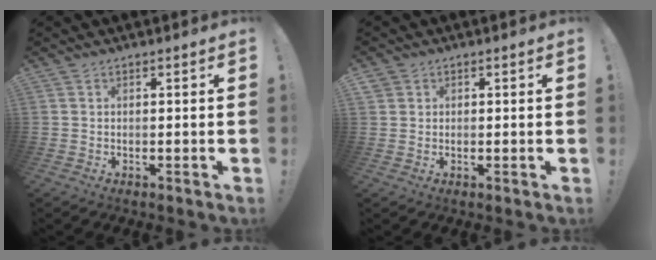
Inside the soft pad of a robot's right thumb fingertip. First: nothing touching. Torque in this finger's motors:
{"motor_torque": [-0.24, 0.33, -0.12, 0.15, 0.10]}